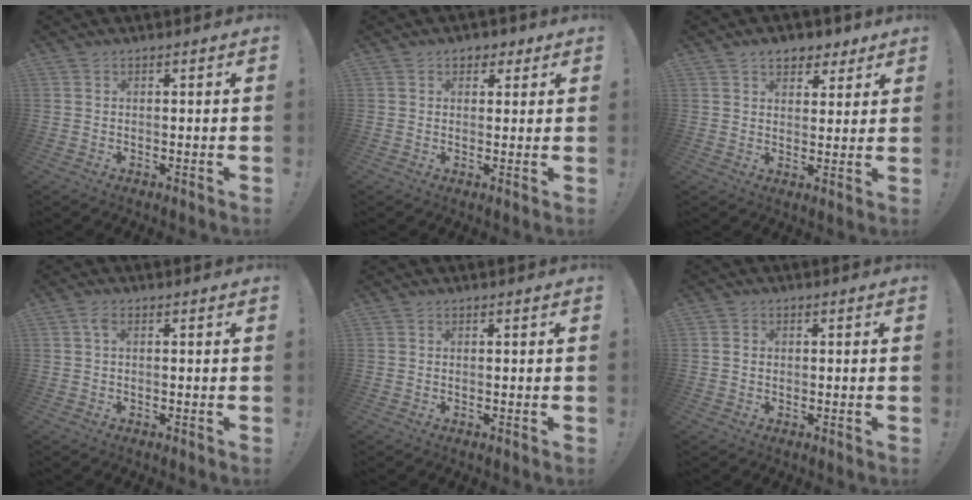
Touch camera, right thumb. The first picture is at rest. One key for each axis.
{"total": 3.6, "fx": 1.8, "fy": 2.8, "fz": 1.3, "tx": -0.007, "ty": -0.005, "tz": 0.028}
{"total": 6.7, "fx": 4.4, "fy": 4.3, "fz": 2.6, "tx": -0.023, "ty": -0.022, "tz": 0.078}
{"total": 2.0, "fx": 0.4, "fy": 0.8, "fz": 1.7, "tx": -0.029, "ty": 0.003, "tz": 0.004}
{"total": 0.0}
{"total": 1.6, "fx": -0.2, "fy": 1.4, "fz": 0.7, "tx": -0.012, "ty": 0.005, "tz": -0.003}